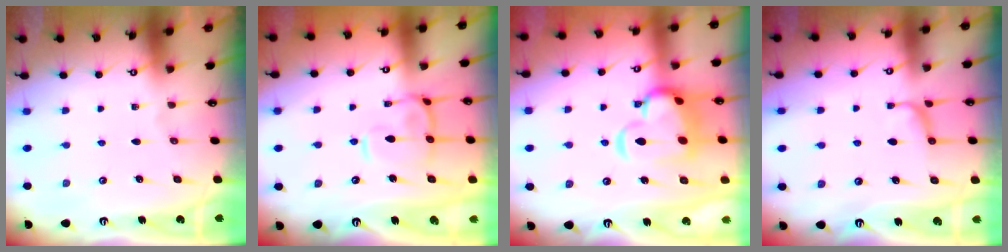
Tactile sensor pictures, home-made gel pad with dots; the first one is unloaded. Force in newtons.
{"total": 5.2, "press": 5.1, "slide": 1.0}
{"total": 10.1, "press": 9.9, "slide": 1.9}
{"total": 2.0, "press": 1.8, "slide": 0.9}